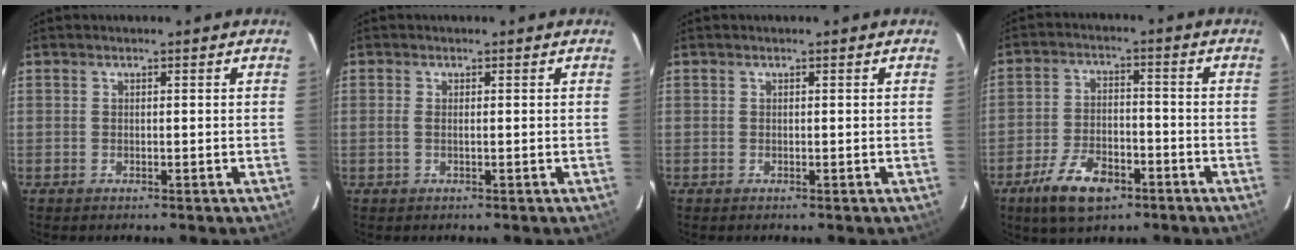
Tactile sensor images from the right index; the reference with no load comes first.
{"total": 1.1, "force": [0.0, 0.2, 1.0], "torque": [-0.023, 0.000, -0.002]}
{"total": 0.0}
{"total": 10.9, "force": [-6.7, 5.3, 6.8], "torque": [-0.156, -0.005, -0.115]}